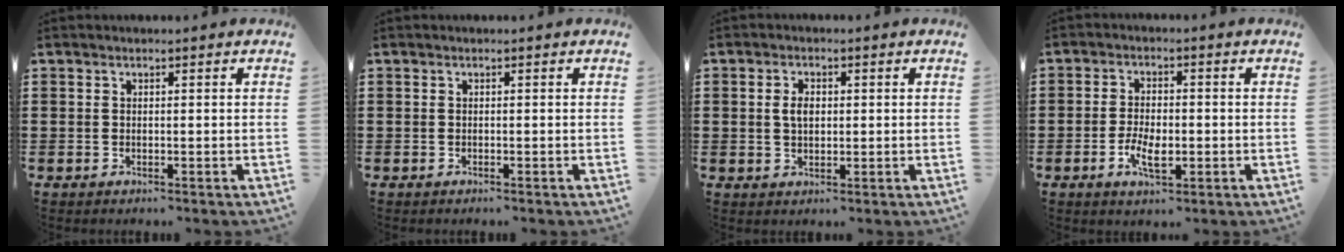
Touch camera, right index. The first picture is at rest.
{"total": 0.0}
{"total": 2.8, "force": [0.3, 1.7, 2.2], "torque": [-0.047, 0.008, 0.004]}
{"total": 4.5, "force": [-1.4, 2.0, 3.8], "torque": [-0.078, 0.000, -0.027]}